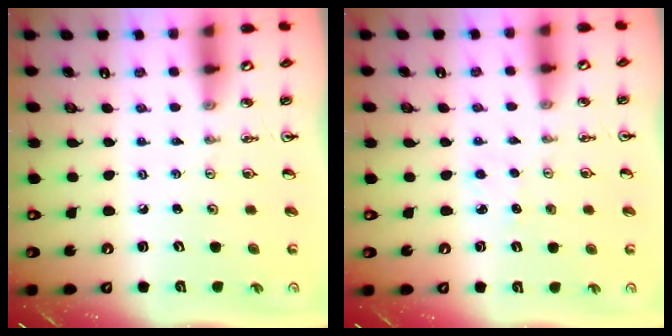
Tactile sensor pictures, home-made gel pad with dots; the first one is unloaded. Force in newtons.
{"total": 3.2, "press": 3.1, "slide": 0.4}